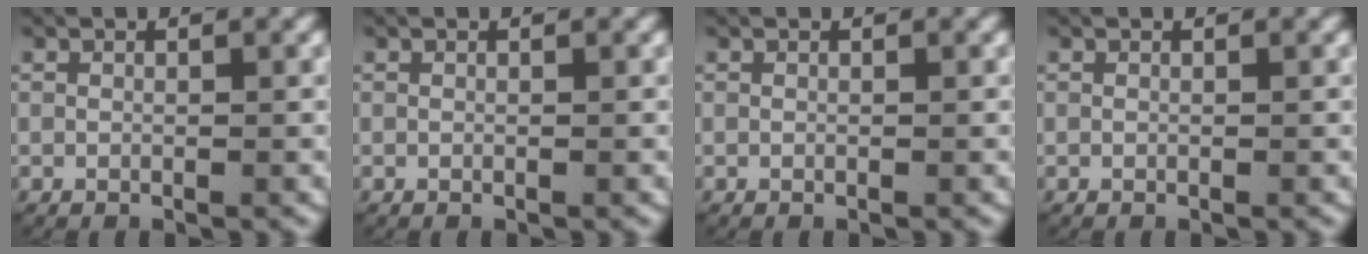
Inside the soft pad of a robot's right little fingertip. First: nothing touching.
{"total": 0.0}
{"total": 0.0}
{"total": 0.0}